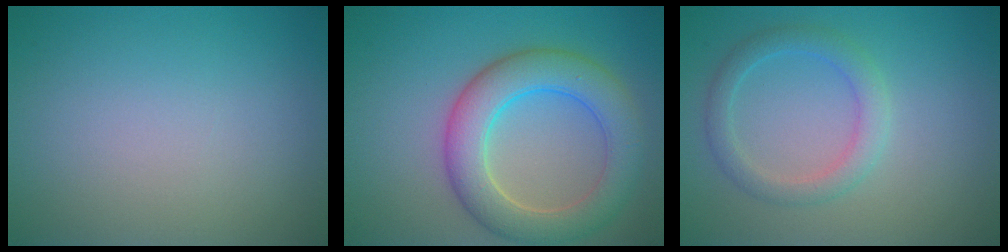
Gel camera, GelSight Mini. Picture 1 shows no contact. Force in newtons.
{"total": 6.6, "press": 6.6, "slide": 0.2}
{"total": 2.7, "press": 2.7, "slide": 0.1}